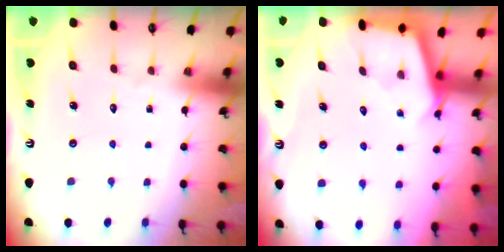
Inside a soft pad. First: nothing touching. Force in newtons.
{"total": 2.9, "press": 2.9, "slide": 0.3}